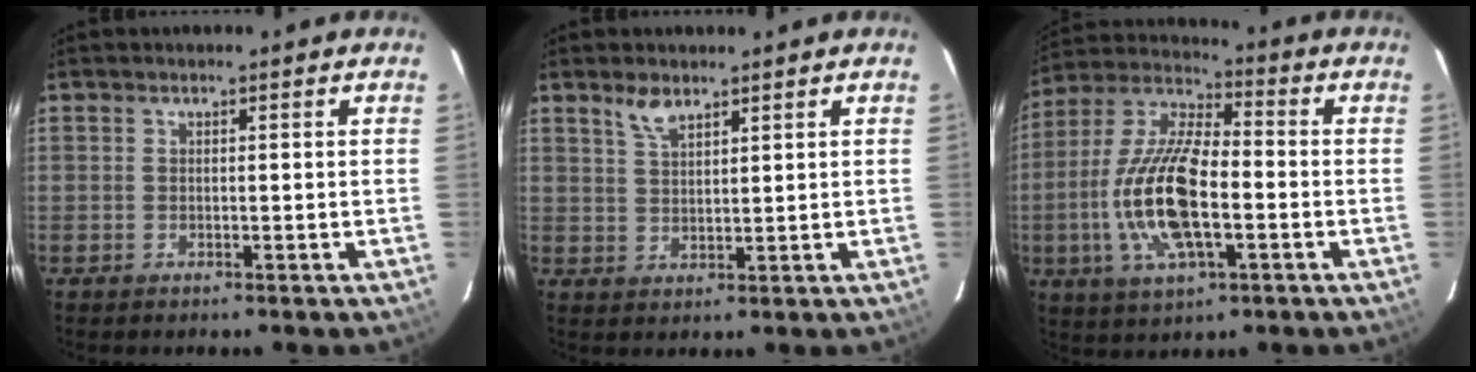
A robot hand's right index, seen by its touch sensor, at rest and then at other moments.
{"total": 3.7, "force": [2.8, 1.4, 2.0], "torque": [-0.037, 0.003, 0.055]}
{"total": 17.0, "force": [-3.5, 6.5, 15.3], "torque": [-0.317, -0.001, -0.070]}